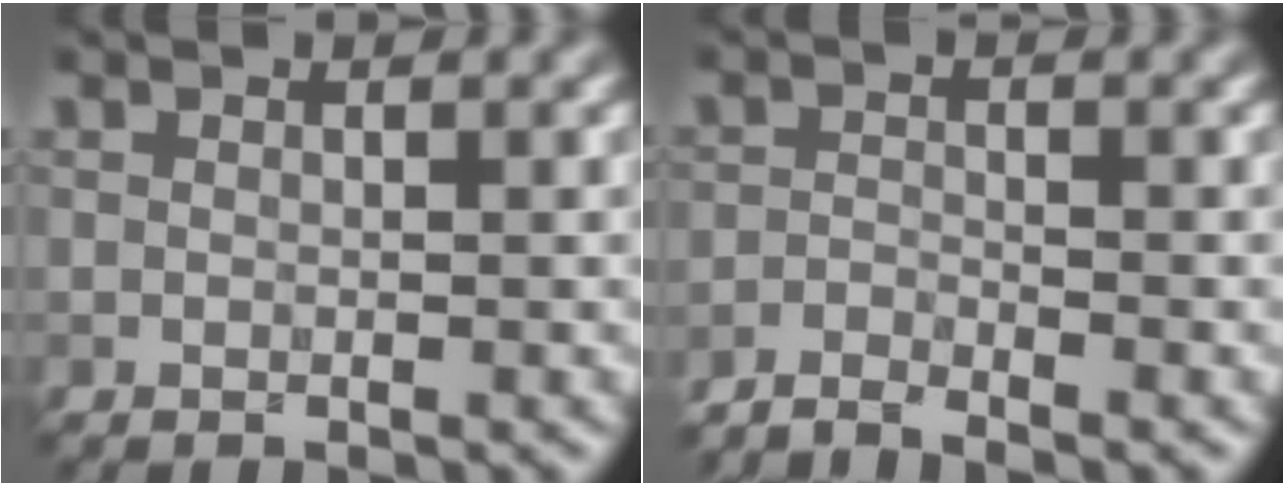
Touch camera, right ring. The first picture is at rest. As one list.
[{"total": 2.6, "force": [-2.4, 0.2, 0.9], "torque": [-0.023, 0.001, -0.056]}]